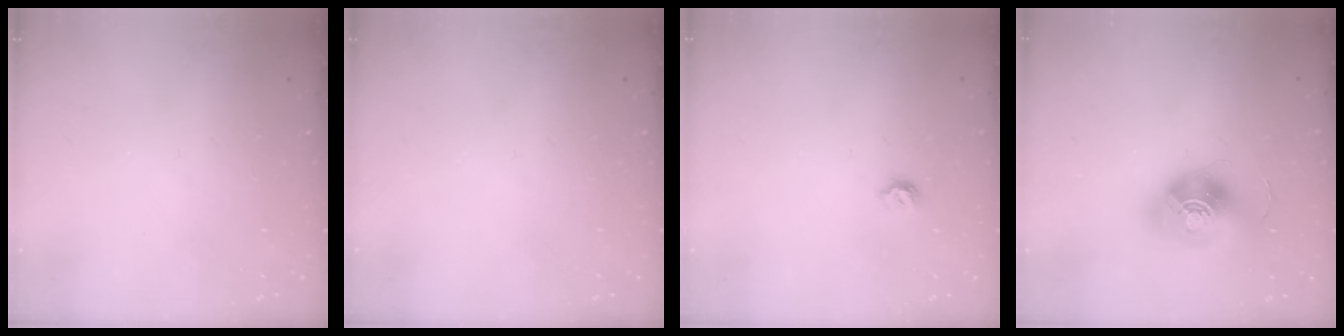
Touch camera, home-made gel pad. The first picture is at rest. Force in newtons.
{"total": 0.0}
{"total": 4.7, "press": 4.7, "slide": 0.8}
{"total": 17.5, "press": 17.5, "slide": 0.4}